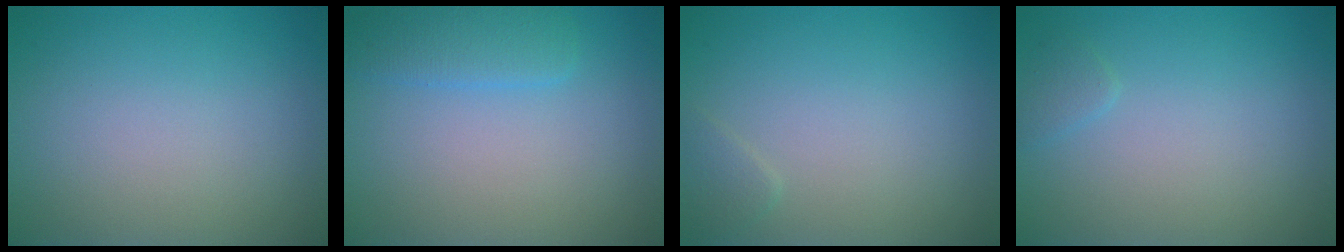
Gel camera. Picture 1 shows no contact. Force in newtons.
{"total": 2.5, "press": 2.5, "slide": 0.1}
{"total": 0.9, "press": 0.9, "slide": 0.1}
{"total": 0.8, "press": 0.8, "slide": 0.1}